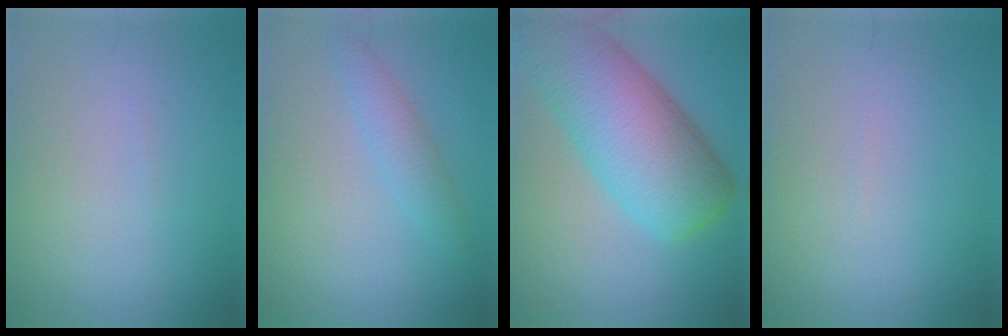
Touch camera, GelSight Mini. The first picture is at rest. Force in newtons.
{"total": 2.2, "press": 2.2, "slide": 0.1}
{"total": 11.2, "press": 11.2, "slide": 0.6}
{"total": 0.0}